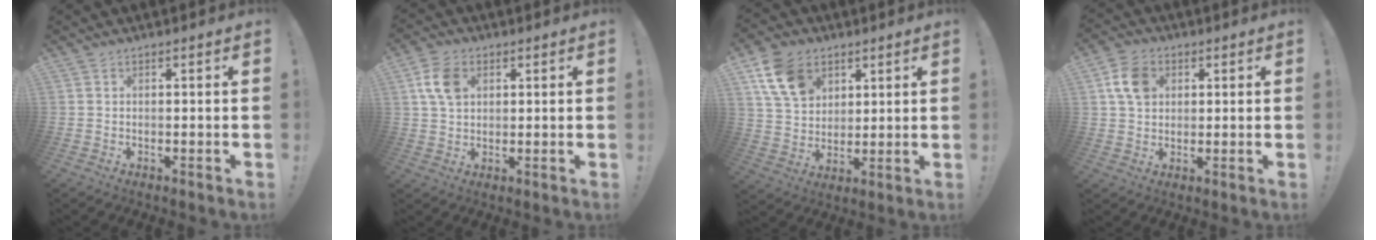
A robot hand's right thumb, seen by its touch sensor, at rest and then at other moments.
{"total": 8.4, "force": [2.7, 6.0, 5.2], "torque": [-0.096, 0.009, 0.054]}
{"total": 13.5, "force": [6.6, 9.9, 6.4], "torque": [-0.115, -0.016, 0.135]}
{"total": 8.7, "force": [2.7, 6.7, 4.8], "torque": [-0.076, 0.011, 0.056]}